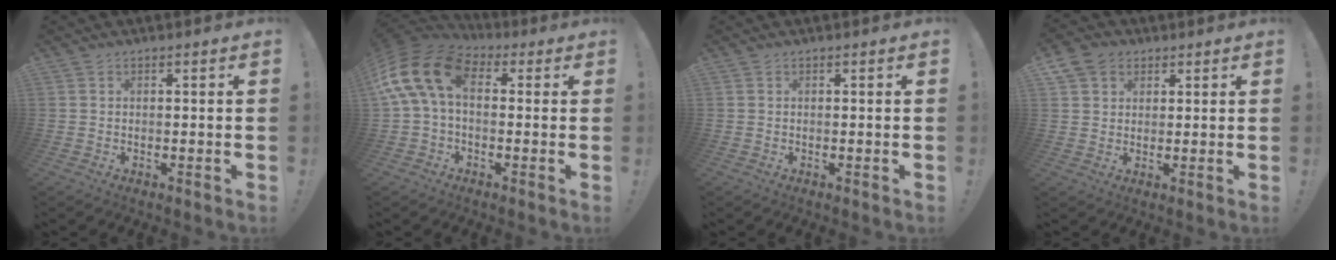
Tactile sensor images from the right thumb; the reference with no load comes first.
{"total": 15.5, "force": [2.8, 9.3, 12.1], "torque": [-0.239, 0.011, 0.056]}
{"total": 0.0}
{"total": 6.4, "force": [3.1, 5.2, 2.3], "torque": [-0.041, -0.007, 0.065]}